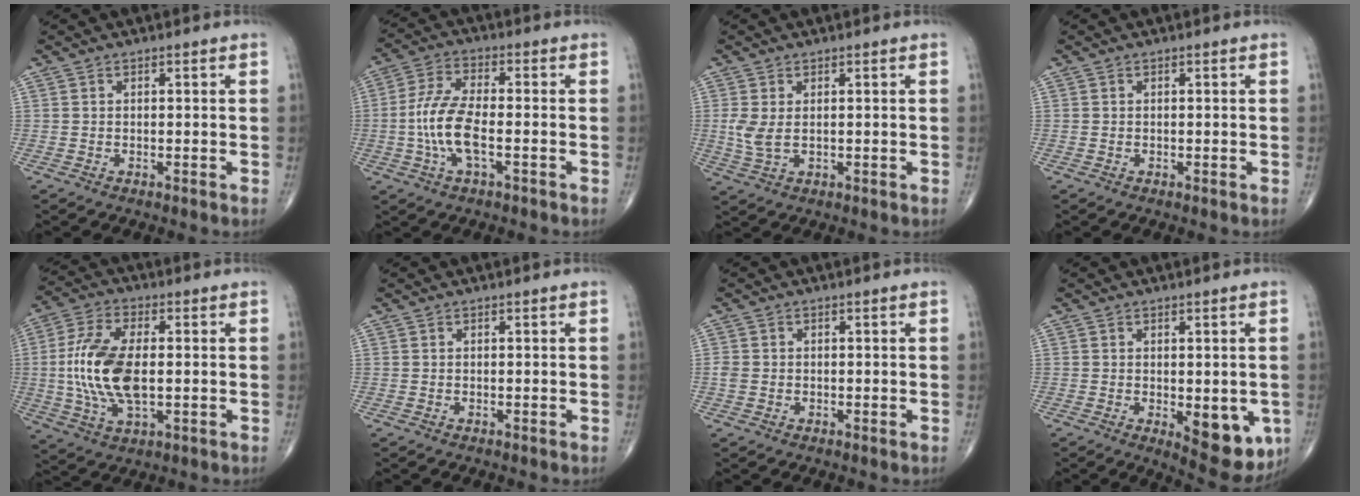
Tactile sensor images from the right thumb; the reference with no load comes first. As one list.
[{"total": 9.8, "force": [-2.1, 3.9, 8.8], "torque": [-0.195, 0.020, -0.043]}, {"total": 4.1, "force": [0.3, 2.4, 3.4], "torque": [-0.082, -0.004, 0.012]}, {"total": 0.0}, {"total": 14.6, "force": [-0.3, 7.2, 12.7], "torque": [-0.268, 0.001, -0.006]}, {"total": 0.0}, {"total": 1.7, "force": [-0.2, 1.5, 0.9], "torque": [-0.021, 0.000, -0.006]}, {"total": 10.4, "force": [-2.5, 4.5, 9.0], "torque": [-0.089, -0.015, -0.021]}]